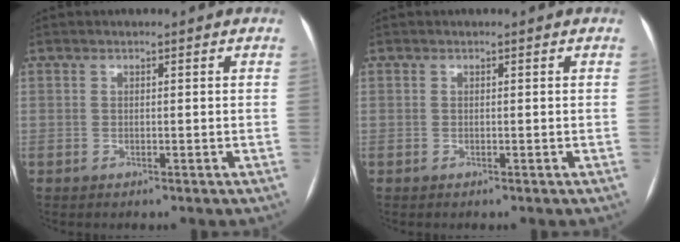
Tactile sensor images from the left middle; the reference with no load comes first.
{"total": 0.0}